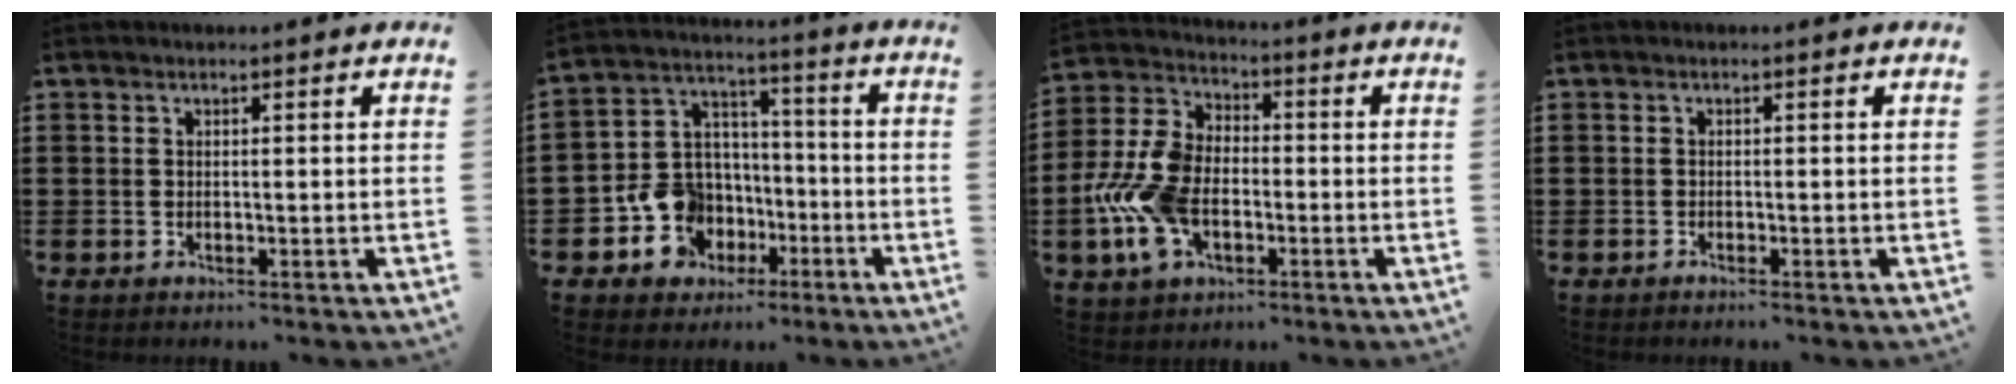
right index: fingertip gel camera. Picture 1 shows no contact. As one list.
[{"total": 10.7, "force": [-4.0, 9.3, 3.6], "torque": [-0.110, 0.023, -0.068]}, {"total": 10.6, "force": [-2.7, 6.7, 7.7], "torque": [-0.205, -0.001, -0.053]}, {"total": 0.5, "force": [-0.5, 0.0, 0.1], "torque": [-0.004, -0.001, -0.010]}]